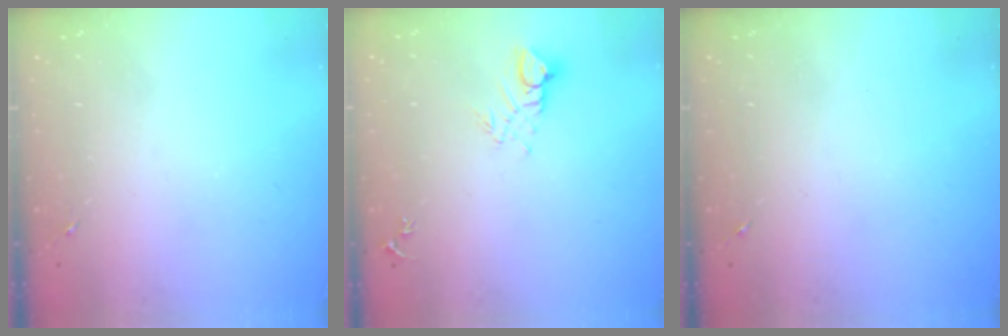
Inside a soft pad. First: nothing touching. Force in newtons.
{"total": 5.2, "press": 5.2, "slide": 0.4}
{"total": 0.0}